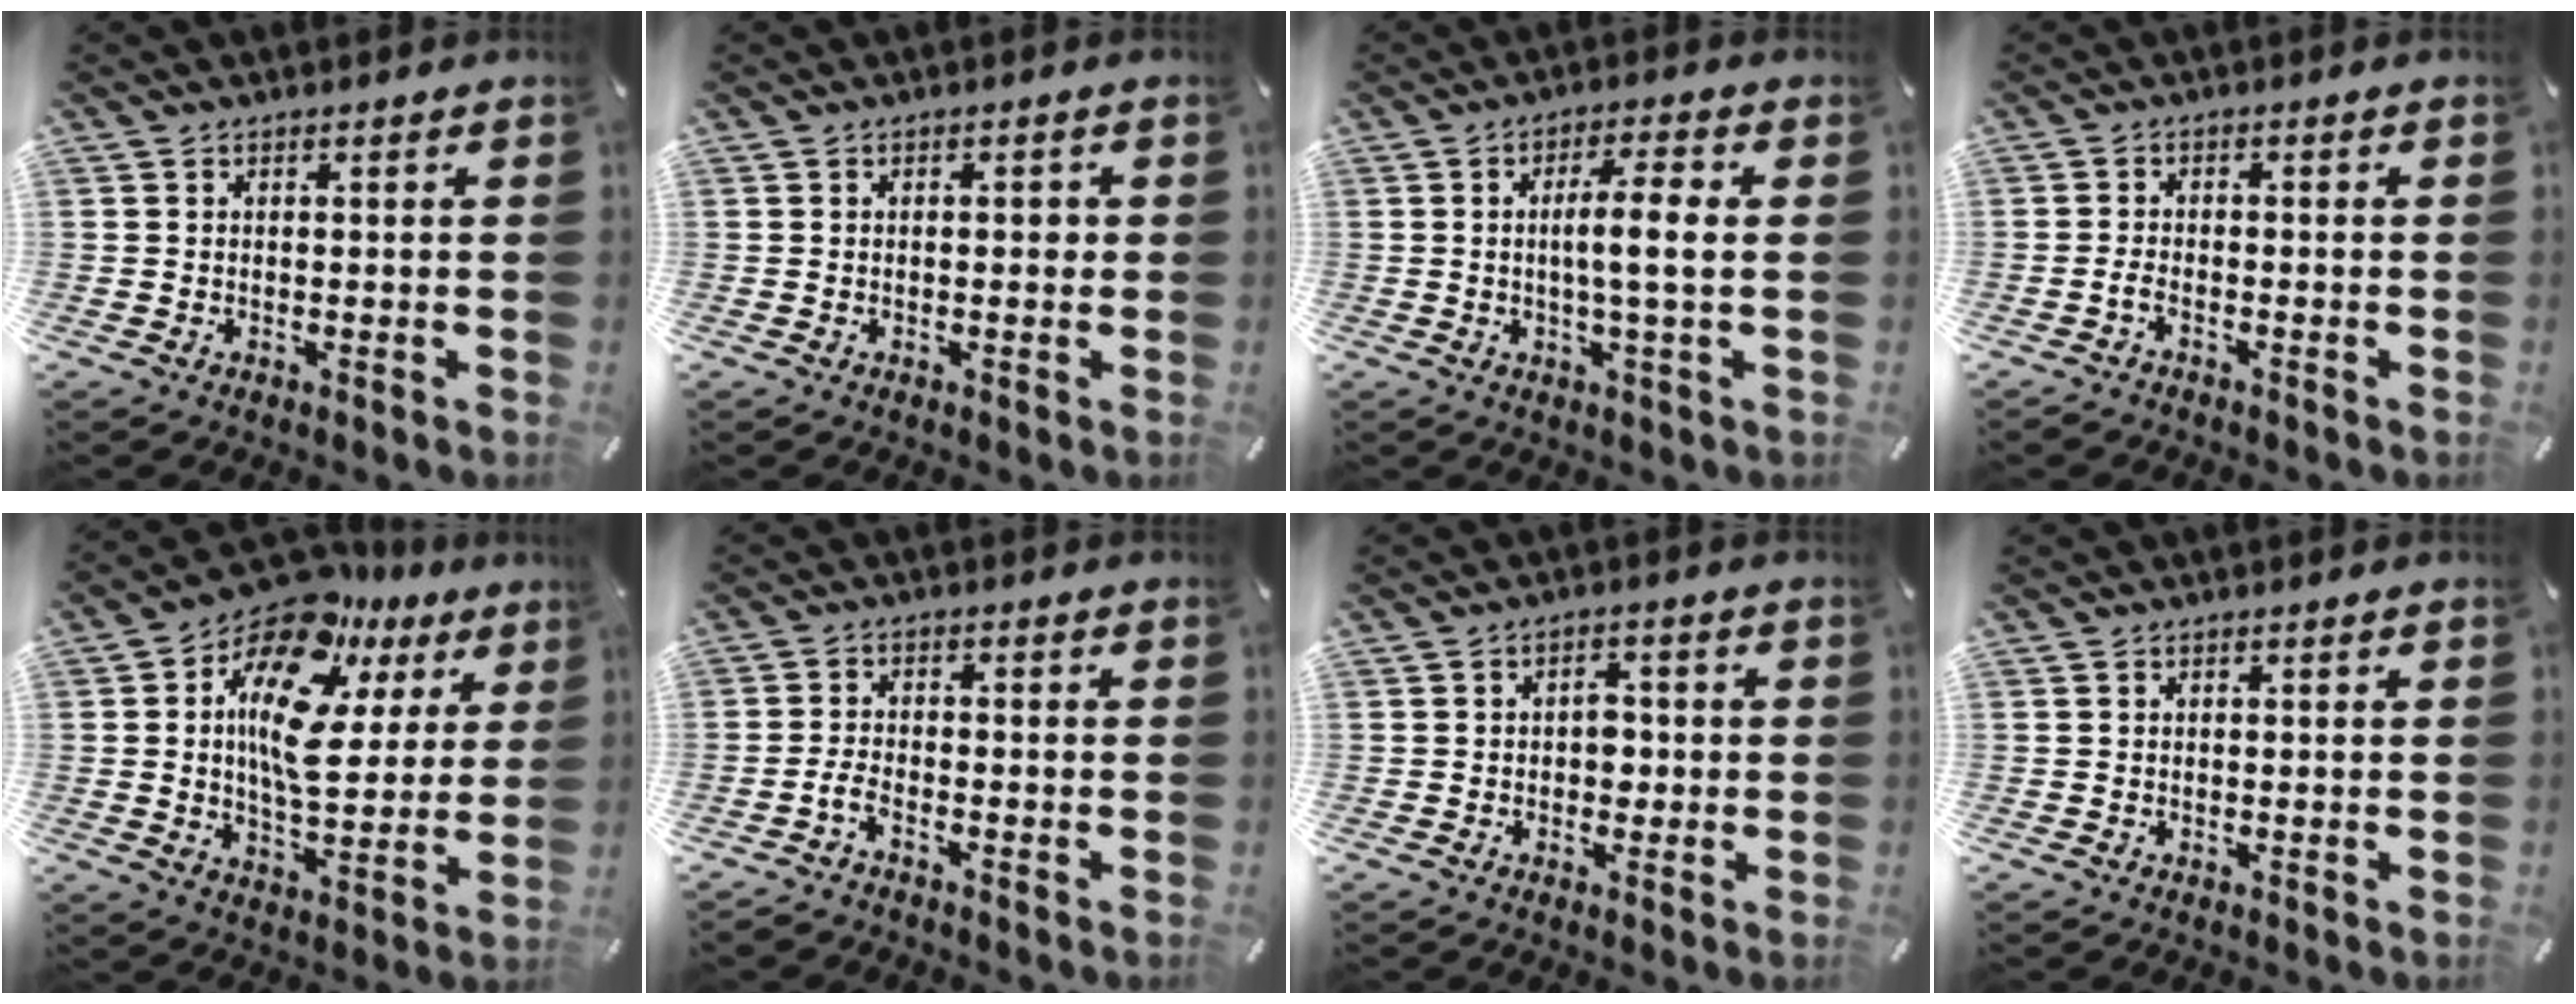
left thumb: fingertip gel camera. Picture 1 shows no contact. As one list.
[{"total": 1.6, "force": [-0.1, 0.7, 1.4], "torque": [-0.018, 0.001, -0.005]}, {"total": 8.2, "force": [0.4, 1.2, 8.1], "torque": [-0.140, 0.003, 0.000]}, {"total": 2.0, "force": [-1.3, 0.8, 1.3], "torque": [-0.030, 0.002, -0.027]}, {"total": 17.5, "force": [7.6, 9.7, 12.4], "torque": [-0.221, -0.054, 0.129]}, {"total": 3.0, "force": [-2.2, 1.1, 1.8], "torque": [-0.043, 0.006, -0.044]}, {"total": 3.5, "force": [-0.3, 2.6, 2.4], "torque": [-0.030, 0.003, -0.012]}, {"total": 0.0}]